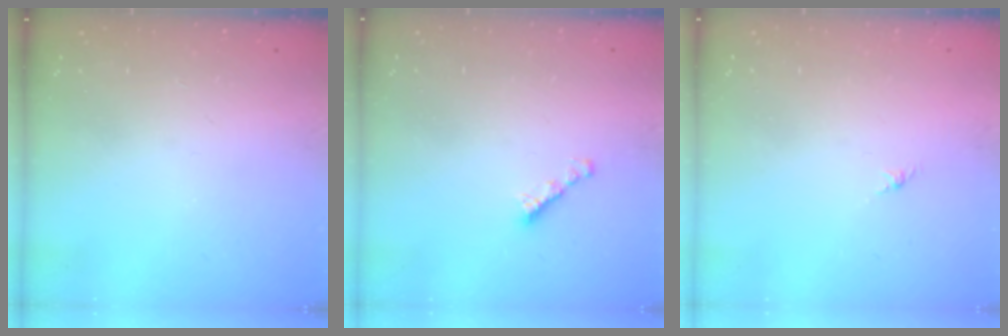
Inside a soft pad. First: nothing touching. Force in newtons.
{"total": 2.7, "press": 2.6, "slide": 0.7}
{"total": 0.0}